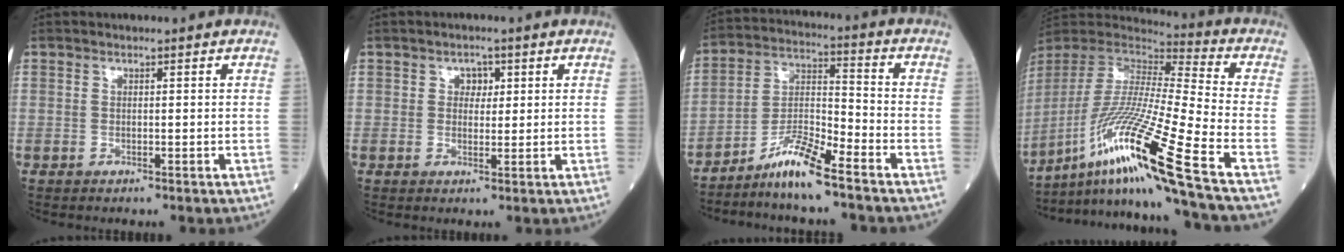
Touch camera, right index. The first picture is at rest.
{"total": 2.2, "force": [0.8, 1.6, 1.3], "torque": [-0.013, 0.004, 0.009]}
{"total": 8.0, "force": [-6.4, 0.2, 4.9], "torque": [-0.098, -0.006, -0.123]}
{"total": 23.7, "force": [-14.3, -2.0, 18.8], "torque": [-0.388, -0.035, -0.270]}